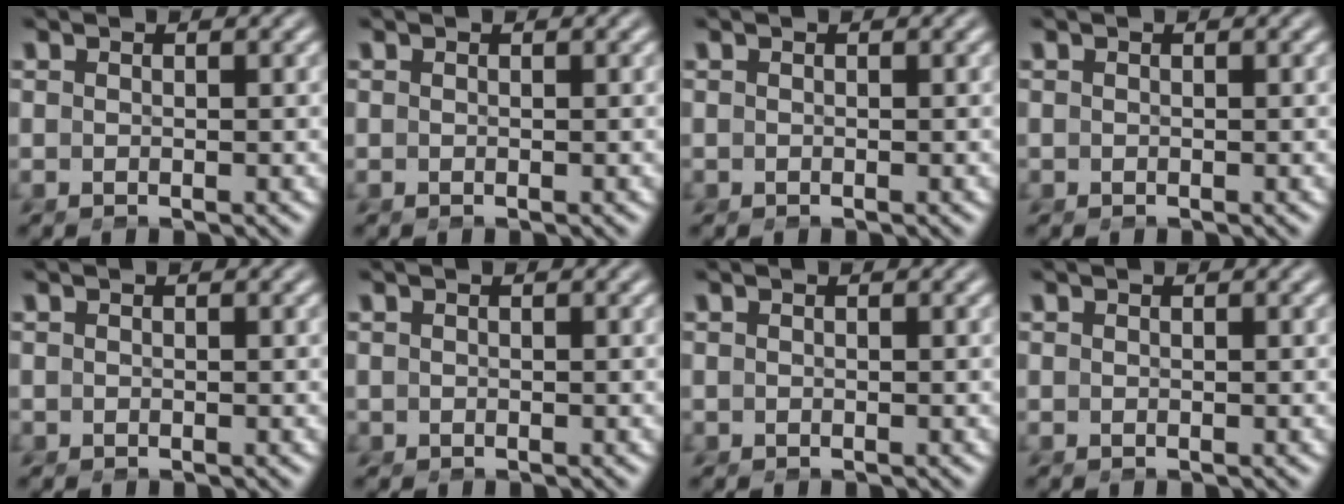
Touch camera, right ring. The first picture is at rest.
{"total": 0.0}
{"total": 0.5, "force": [-0.2, 0.5, 0.0], "torque": [-0.004, -0.007, -0.003]}
{"total": 0.5, "force": [-0.2, 0.5, 0.0], "torque": [-0.004, -0.007, -0.003]}
{"total": 0.9, "force": [-0.4, 0.8, 0.0], "torque": [-0.006, -0.010, -0.006]}
{"total": 1.3, "force": [-0.5, 1.2, 0.1], "torque": [-0.010, -0.012, -0.006]}
{"total": 0.7, "force": [-0.3, 0.6, 0.0], "torque": [-0.004, -0.008, -0.004]}
{"total": 0.0}